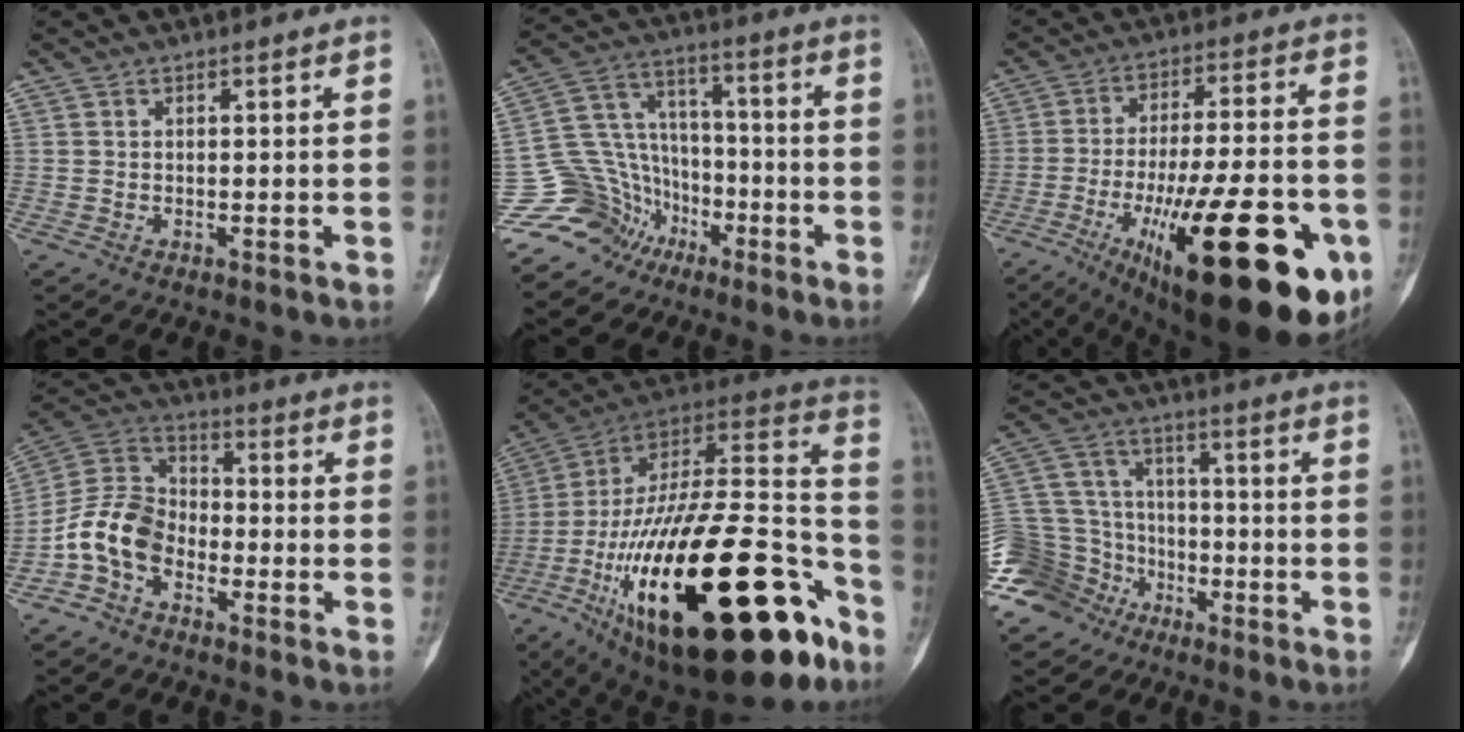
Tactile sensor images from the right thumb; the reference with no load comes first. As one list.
[{"total": 13.8, "force": [-9.1, 10.1, 2.7], "torque": [-0.036, 0.087, -0.170]}, {"total": 33.1, "force": [-12.3, 10.8, 28.8], "torque": [-0.384, 0.023, -0.171]}, {"total": 10.2, "force": [-4.4, 7.0, 5.9], "torque": [-0.111, 0.052, -0.102]}, {"total": 43.5, "force": [-18.2, 16.9, 35.7], "torque": [-0.549, 0.050, -0.293]}, {"total": 15.9, "force": [-9.6, 12.1, 3.9], "torque": [-0.081, 0.073, -0.174]}]